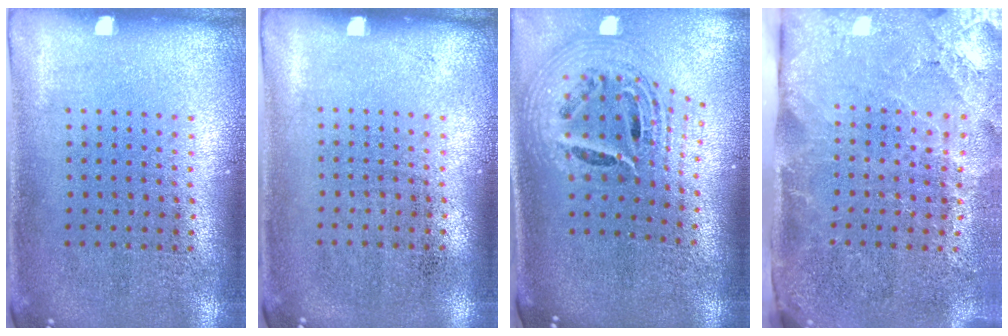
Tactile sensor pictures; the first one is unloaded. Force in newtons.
{"total": 0.0}
{"total": 2.7, "press": 1.8, "slide": 1.9}
{"total": 3.9, "press": 3.2, "slide": 2.3}